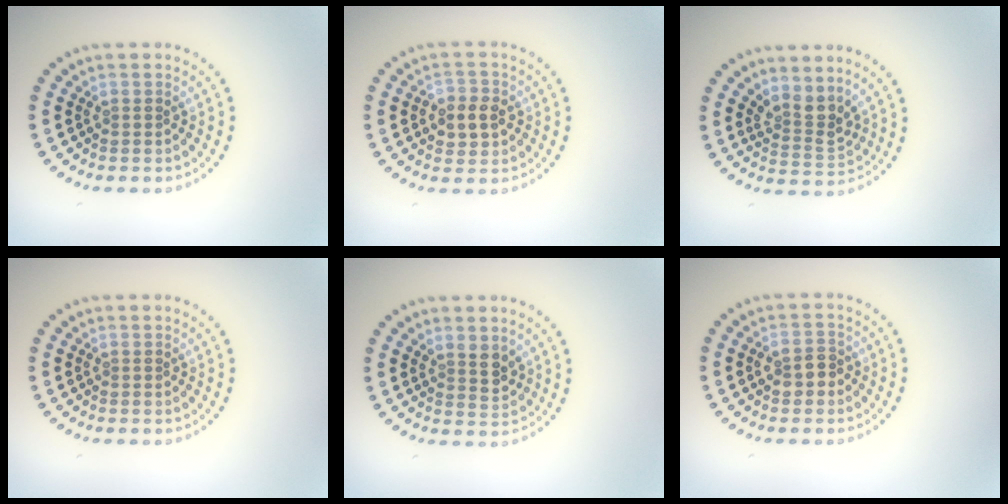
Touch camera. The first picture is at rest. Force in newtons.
{"total": 3.0, "press": 3.0, "slide": 0.5}
{"total": 2.7, "press": 2.0, "slide": 1.9}
{"total": 0.0}
{"total": 2.0, "press": 1.8, "slide": 0.9}
{"total": 2.1, "press": 2.1, "slide": 0.5}